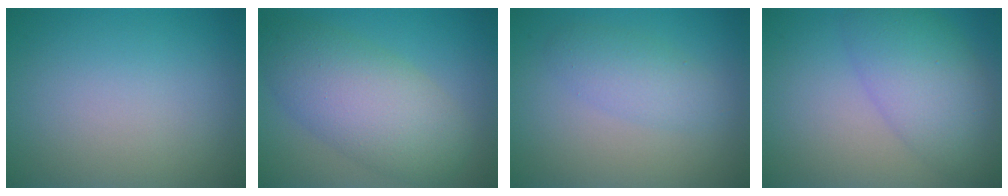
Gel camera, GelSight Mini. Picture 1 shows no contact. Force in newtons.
{"total": 7.5, "press": 7.5, "slide": 0.3}
{"total": 2.4, "press": 2.4, "slide": 0.1}
{"total": 6.2, "press": 6.2, "slide": 0.2}